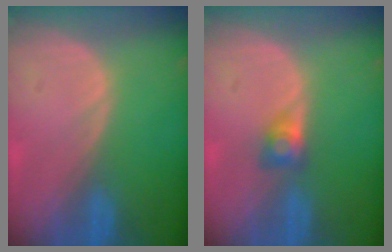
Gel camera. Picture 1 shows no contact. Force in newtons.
{"total": 2.7, "press": 2.5, "slide": 1.1}